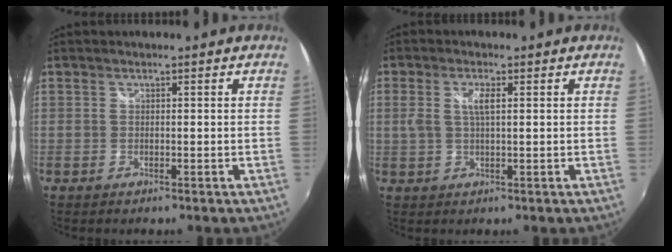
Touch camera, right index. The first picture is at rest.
{"total": 3.7, "force": [0.8, 1.1, 3.4], "torque": [-0.068, 0.001, 0.016]}